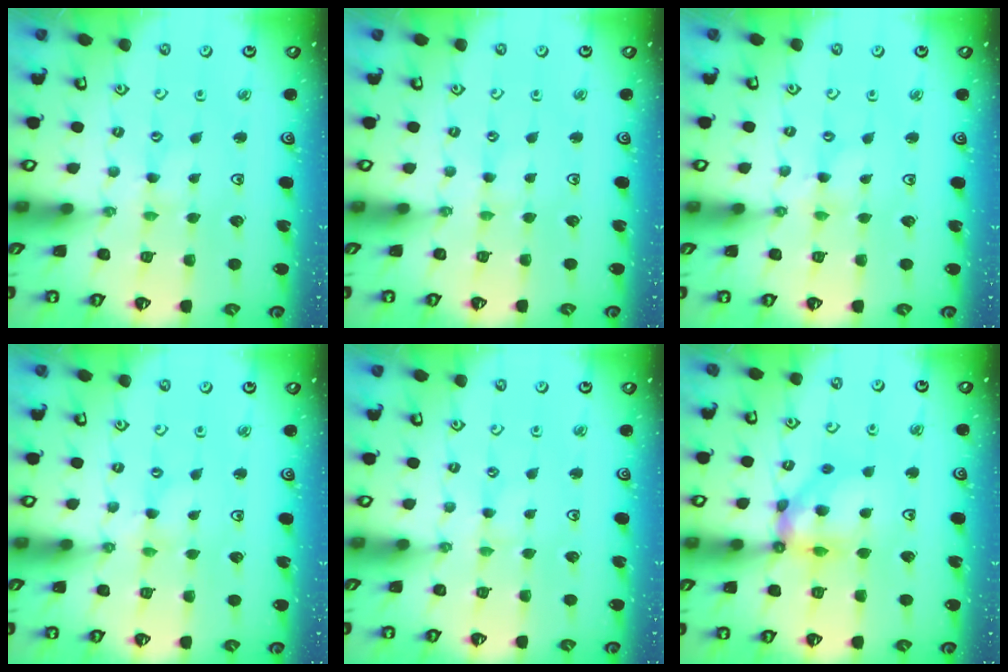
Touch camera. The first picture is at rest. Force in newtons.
{"total": 0.5, "press": 0.5, "slide": 0.1}
{"total": 0.0}
{"total": 0.0}
{"total": 0.0}
{"total": 12.5, "press": 12.4, "slide": 1.7}